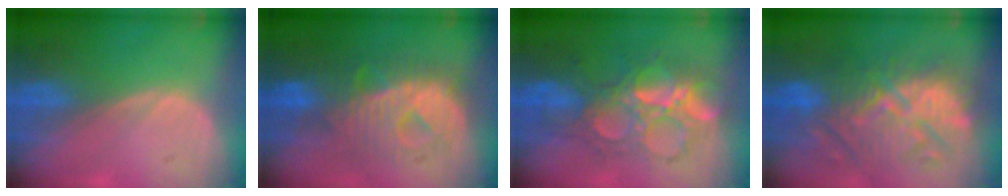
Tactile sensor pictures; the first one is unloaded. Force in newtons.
{"total": 9.5, "press": 9.5, "slide": 0.5}
{"total": 9.1, "press": 9.0, "slide": 1.1}
{"total": 11.9, "press": 11.5, "slide": 3.0}